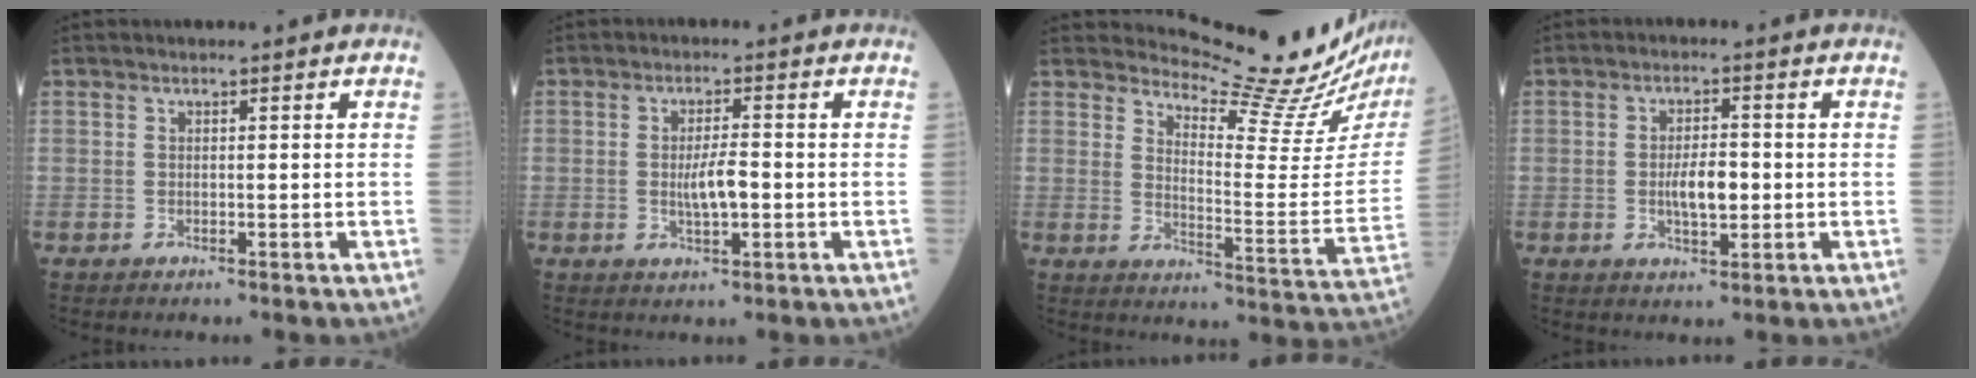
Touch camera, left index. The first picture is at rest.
{"total": 4.1, "force": [-0.5, 0.9, 4.0], "torque": [-0.078, -0.003, -0.008]}
{"total": 18.2, "force": [17.5, 0.3, 4.9], "torque": [-0.075, -0.125, 0.209]}
{"total": 4.8, "force": [-0.5, 1.8, 4.5], "torque": [-0.083, 0.000, -0.008]}